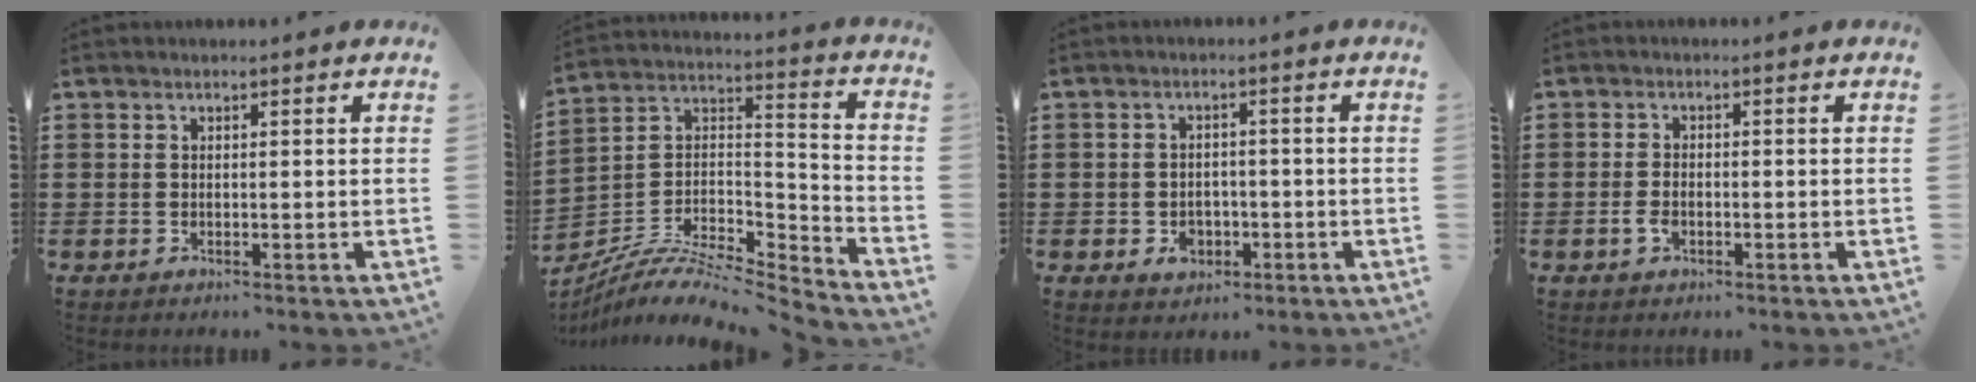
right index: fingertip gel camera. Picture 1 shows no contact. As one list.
[{"total": 6.9, "force": [-5.7, 1.7, 3.5], "torque": [-0.082, -0.011, -0.121]}, {"total": 2.4, "force": [-1.2, 1.7, 1.2], "torque": [-0.027, -0.003, -0.024]}, {"total": 2.0, "force": [-0.9, 0.9, 1.6], "torque": [-0.040, -0.004, -0.017]}]